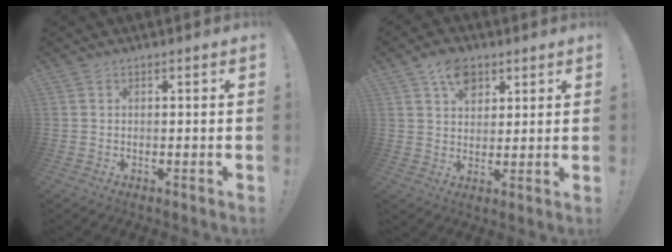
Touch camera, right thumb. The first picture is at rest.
{"total": 8.2, "force": [4.5, 5.6, 4.1], "torque": [-0.061, -0.012, 0.083]}